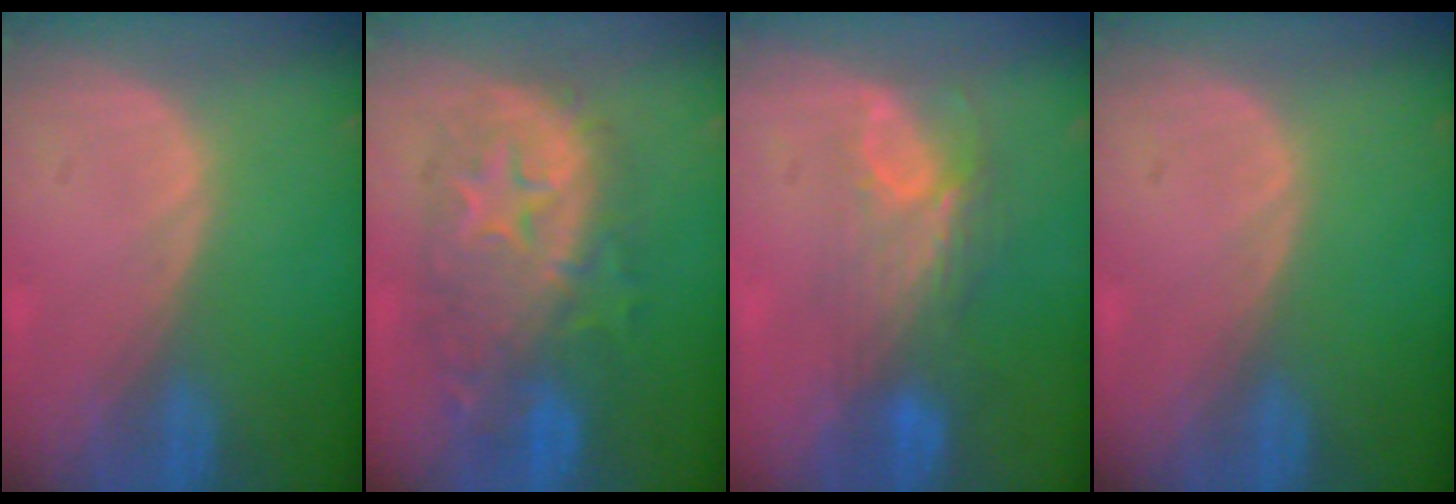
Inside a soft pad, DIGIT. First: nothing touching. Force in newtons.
{"total": 10.3, "press": 10.2, "slide": 0.7}
{"total": 7.6, "press": 6.6, "slide": 3.7}
{"total": 0.0}